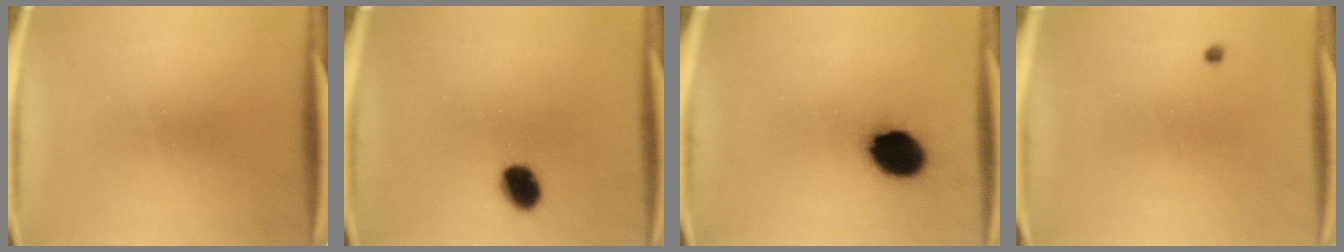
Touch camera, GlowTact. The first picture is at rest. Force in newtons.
{"total": 6.6}
{"total": 11.9}
{"total": 0.5}